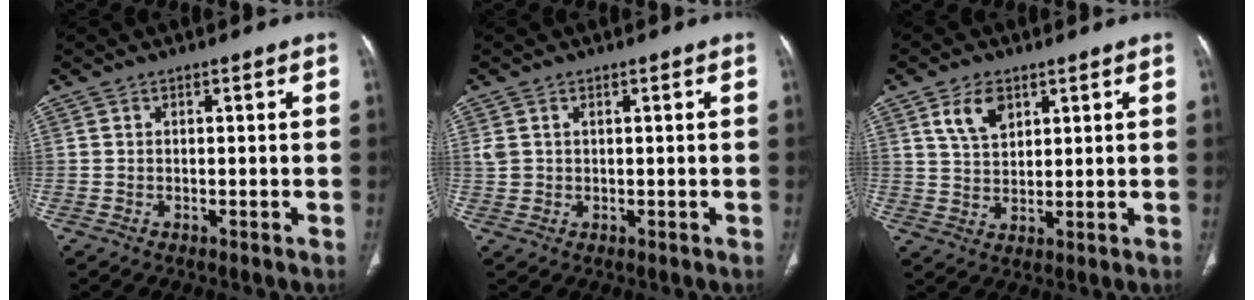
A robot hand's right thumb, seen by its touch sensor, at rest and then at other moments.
{"total": 2.3, "force": [0.7, 1.7, 1.4], "torque": [-0.034, 0.005, 0.022]}
{"total": 6.4, "force": [3.3, 3.8, 3.9], "torque": [-0.058, -0.017, 0.065]}